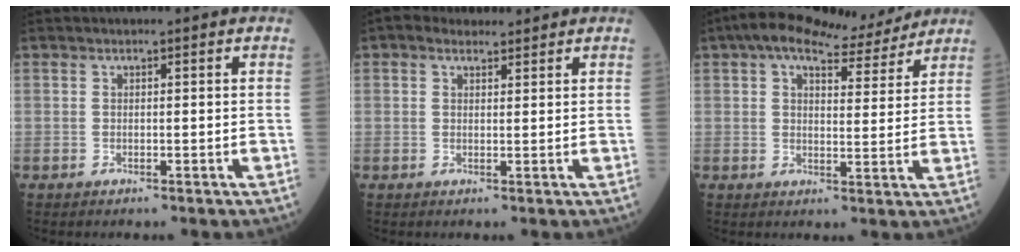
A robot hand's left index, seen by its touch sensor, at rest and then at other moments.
{"total": 2.6, "force": [2.0, 1.3, 0.9], "torque": [-0.023, 0.022, 0.032]}
{"total": 10.9, "force": [9.2, 2.9, 5.0], "torque": [-0.078, 0.025, 0.122]}